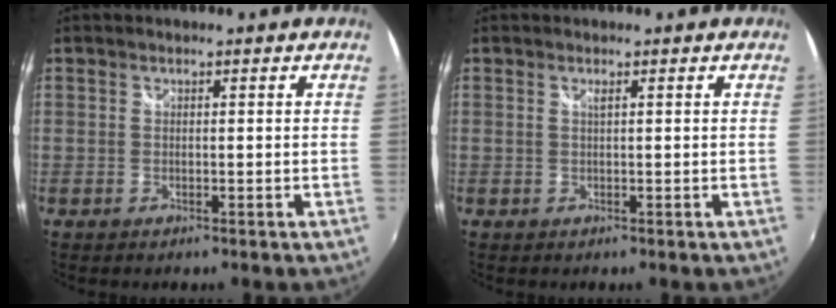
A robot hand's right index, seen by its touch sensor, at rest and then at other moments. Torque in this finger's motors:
{"motor_torque": [0.00, 0.02, 0.00, 0.02]}